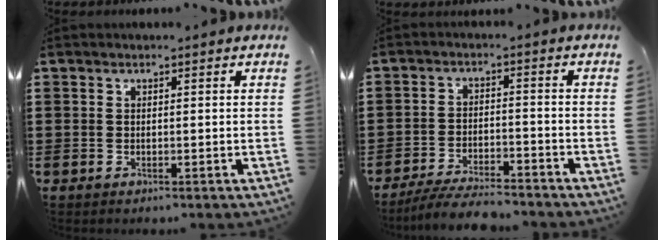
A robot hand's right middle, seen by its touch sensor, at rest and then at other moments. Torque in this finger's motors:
{"motor_torque": [0.06, -0.01, 0.08, 0.11]}